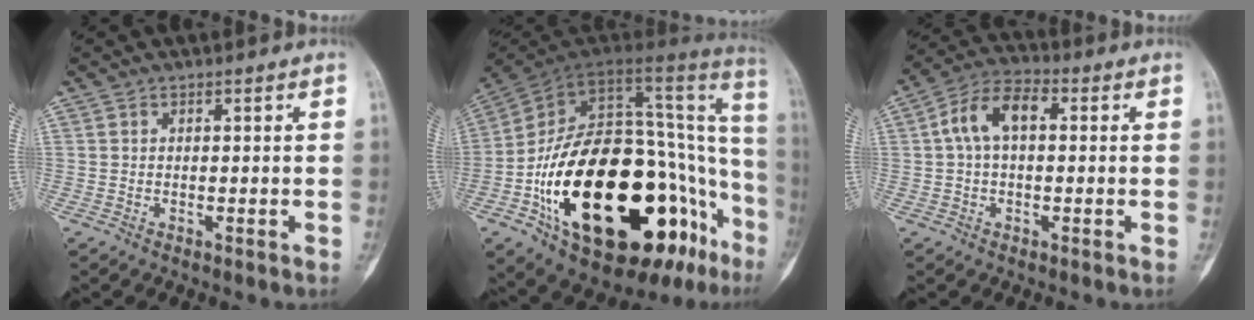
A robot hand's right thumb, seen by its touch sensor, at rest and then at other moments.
{"total": 41.4, "force": [-13.2, 18.8, 34.5], "torque": [-0.457, 0.076, -0.202]}
{"total": 8.9, "force": [1.3, 5.1, 7.2], "torque": [-0.133, 0.031, 0.014]}